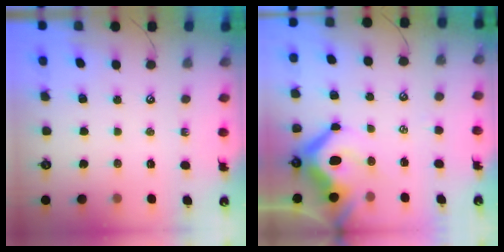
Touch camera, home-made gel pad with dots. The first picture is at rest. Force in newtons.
{"total": 10.1, "press": 9.9, "slide": 1.9}